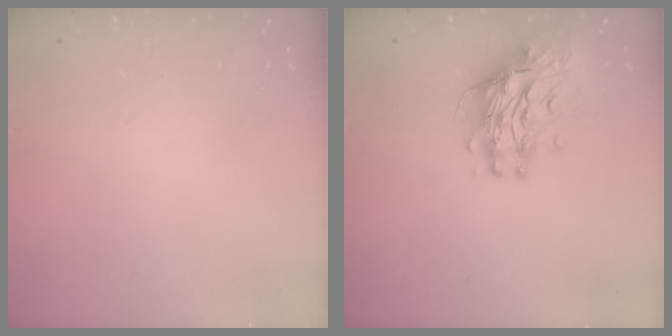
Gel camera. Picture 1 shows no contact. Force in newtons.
{"total": 12.0, "press": 11.9, "slide": 1.1}